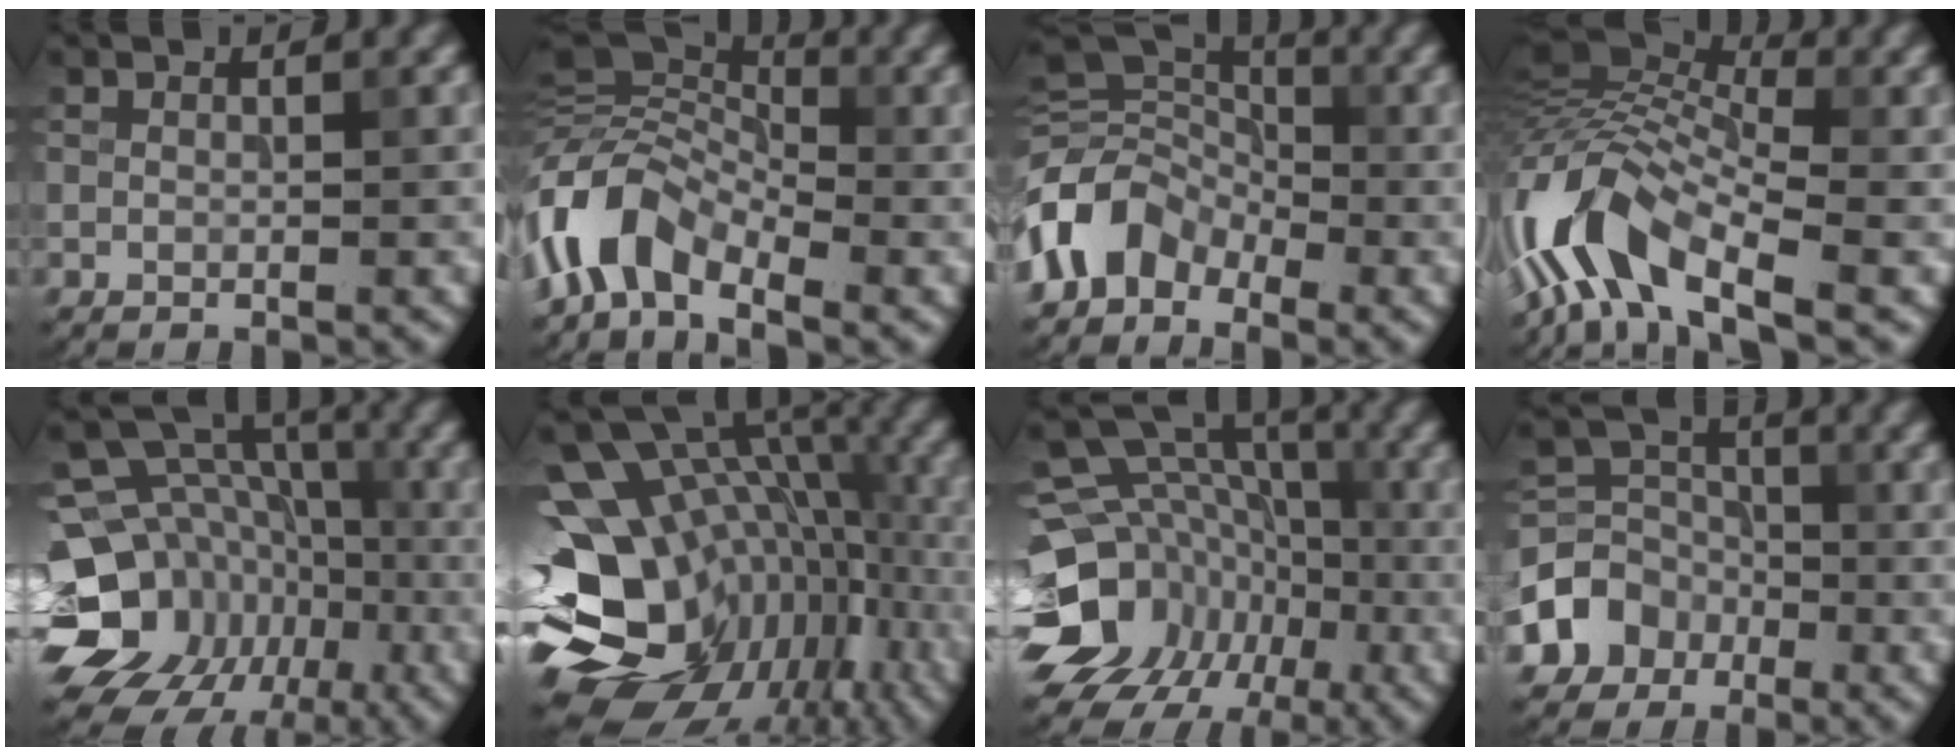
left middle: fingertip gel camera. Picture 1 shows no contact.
{"total": 7.0, "force": [-3.6, 3.9, 4.6], "torque": [-0.084, 0.010, -0.089]}
{"total": 5.6, "force": [-2.7, 4.1, 2.7], "torque": [-0.047, 0.005, -0.073]}
{"total": 10.4, "force": [-4.3, 4.6, 8.3], "torque": [-0.157, 0.020, -0.098]}
{"total": 15.9, "force": [-5.3, 13.3, 7.0], "torque": [-0.153, -0.005, -0.078]}
{"total": 18.8, "force": [-4.8, 13.5, 12.1], "torque": [-0.211, 0.000, -0.036]}
{"total": 10.7, "force": [-2.4, 9.0, 5.3], "torque": [-0.103, -0.005, -0.049]}
{"total": 4.9, "force": [-2.2, 4.1, 1.4], "torque": [-0.021, 0.005, -0.055]}